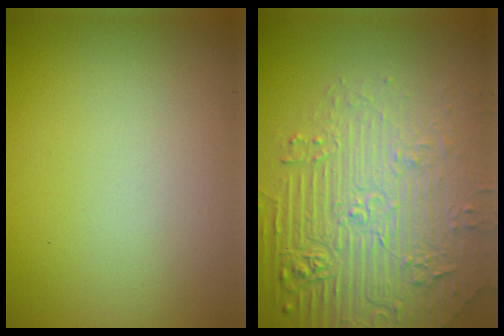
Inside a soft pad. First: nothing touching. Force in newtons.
{"total": 8.5, "press": 5.9, "slide": 6.1}